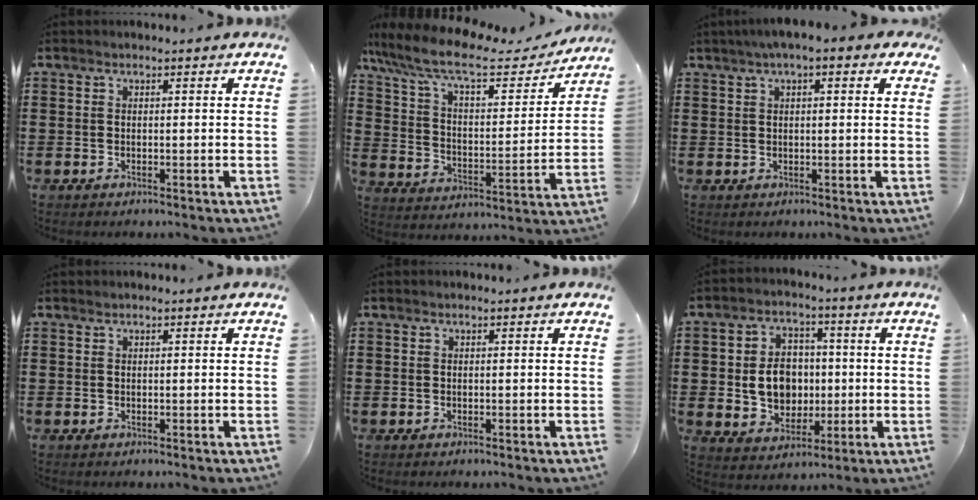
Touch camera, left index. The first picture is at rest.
{"total": 10.5, "force": [8.1, 2.3, 6.2], "torque": [-0.148, -0.037, 0.137]}
{"total": 3.2, "force": [1.5, 0.6, 2.7], "torque": [-0.056, 0.008, 0.025]}
{"total": 0.0}
{"total": 0.0}
{"total": 7.8, "force": [0.2, 6.5, 4.3], "torque": [-0.075, 0.012, 0.002]}